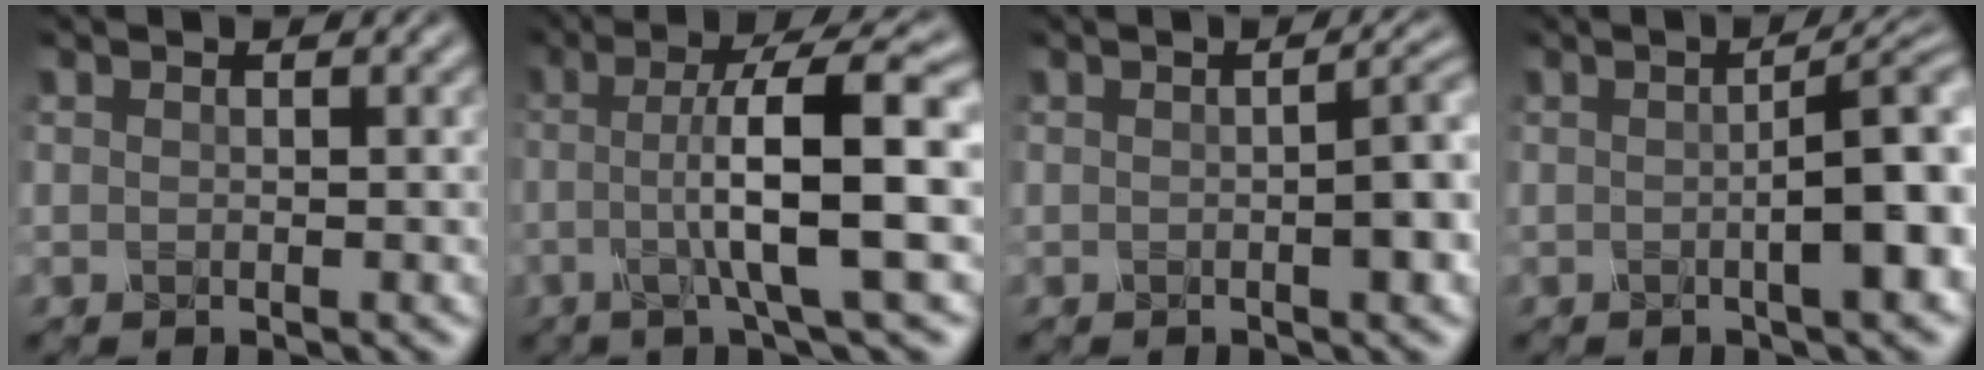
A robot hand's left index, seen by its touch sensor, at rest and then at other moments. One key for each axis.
{"total": 9.9, "fx": -0.3, "fy": 1.9, "fz": 9.7, "tx": -0.121, "ty": 0.006, "tz": -0.014}
{"total": 4.7, "fx": -0.3, "fy": 1.8, "fz": 4.3, "tx": -0.034, "ty": 0.014, "tz": -0.010}
{"total": 7.1, "fx": -0.2, "fy": 1.9, "fz": 6.8, "tx": -0.069, "ty": 0.014, "tz": -0.006}